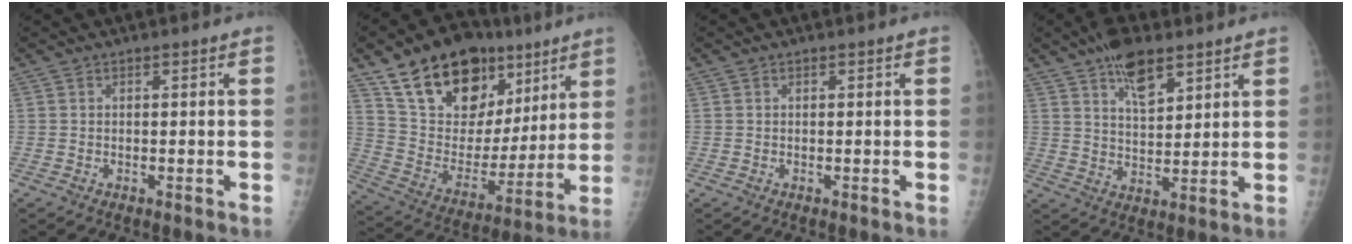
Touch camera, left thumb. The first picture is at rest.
{"total": 23.5, "force": [14.1, 14.4, 12.2], "torque": [-0.159, -0.035, 0.247]}
{"total": 0.0}
{"total": 9.2, "force": [5.9, 3.8, 6.0], "torque": [-0.084, -0.028, 0.102]}